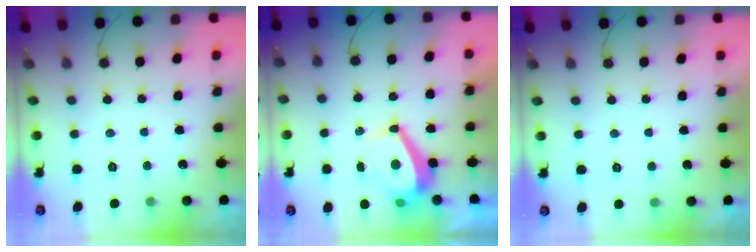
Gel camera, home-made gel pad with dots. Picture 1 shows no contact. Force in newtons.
{"total": 5.1, "press": 5.1, "slide": 0.5}
{"total": 0.8, "press": 0.7, "slide": 0.5}